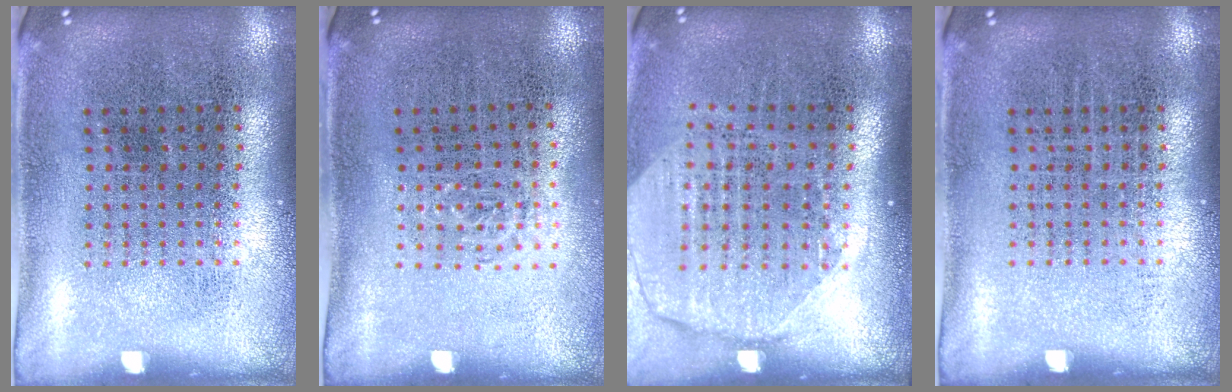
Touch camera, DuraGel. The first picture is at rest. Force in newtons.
{"total": 0.6, "press": 0.5, "slide": 0.3}
{"total": 2.0, "press": 1.7, "slide": 1.0}
{"total": 0.0}